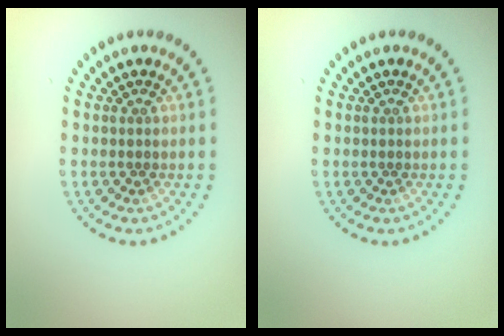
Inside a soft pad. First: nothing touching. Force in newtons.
{"total": 0.0}